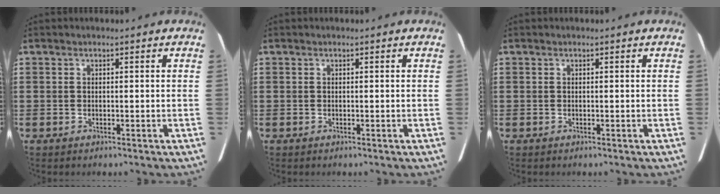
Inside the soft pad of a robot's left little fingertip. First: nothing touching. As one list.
[{"total": 0.0}, {"total": 0.0}]